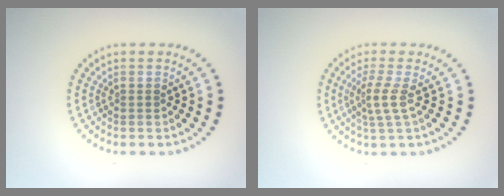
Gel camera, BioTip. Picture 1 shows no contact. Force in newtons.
{"total": 2.2, "press": 1.6, "slide": 1.6}